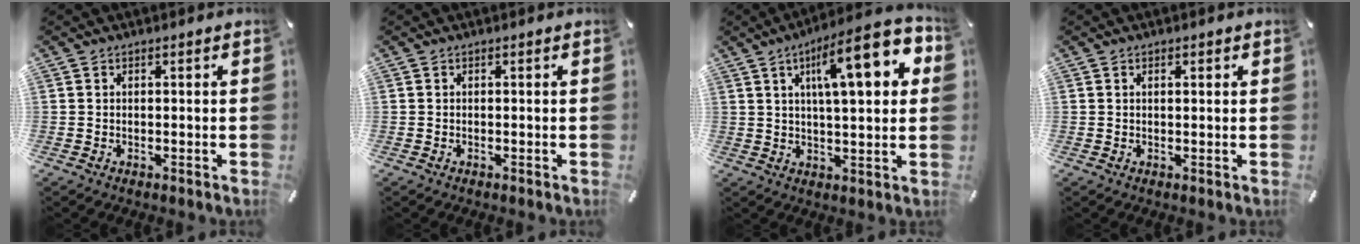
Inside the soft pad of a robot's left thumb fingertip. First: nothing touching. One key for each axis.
{"total": 0.0}
{"total": 16.9, "fx": 6.5, "fy": 4.6, "fz": 14.9, "tx": -0.229, "ty": -0.020, "tz": 0.095}
{"total": 0.9, "fx": 0.4, "fy": 0.5, "fz": 0.6, "tx": -0.012, "ty": 0.003, "tz": 0.006}